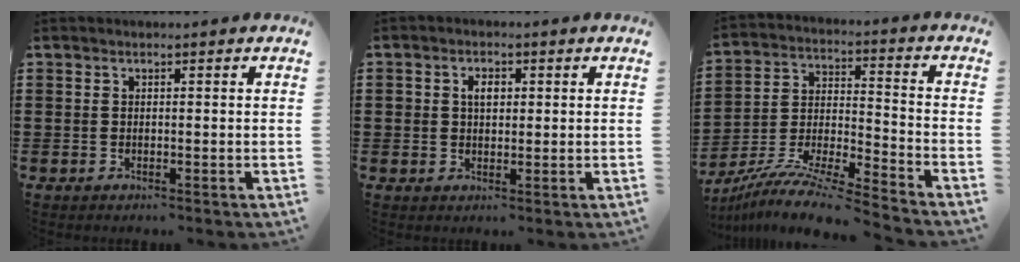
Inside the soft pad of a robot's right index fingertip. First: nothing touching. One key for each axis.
{"total": 2.6, "fx": 0.6, "fy": 1.8, "fz": 1.8, "tx": -0.039, "ty": 0.013, "tz": 0.009}
{"total": 9.4, "fx": -8.7, "fy": -0.5, "fz": 3.5, "tx": -0.073, "ty": -0.007, "tz": -0.178}